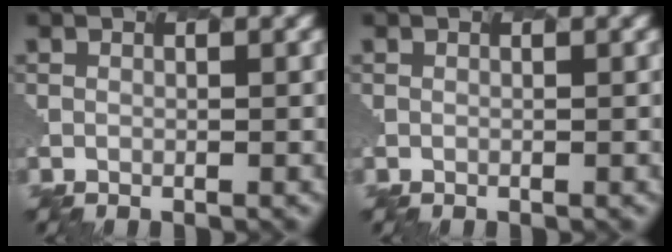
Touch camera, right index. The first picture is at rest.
{"total": 0.0}